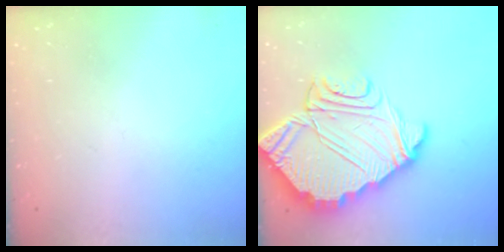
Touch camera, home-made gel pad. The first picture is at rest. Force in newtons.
{"total": 14.4, "press": 14.3, "slide": 1.1}